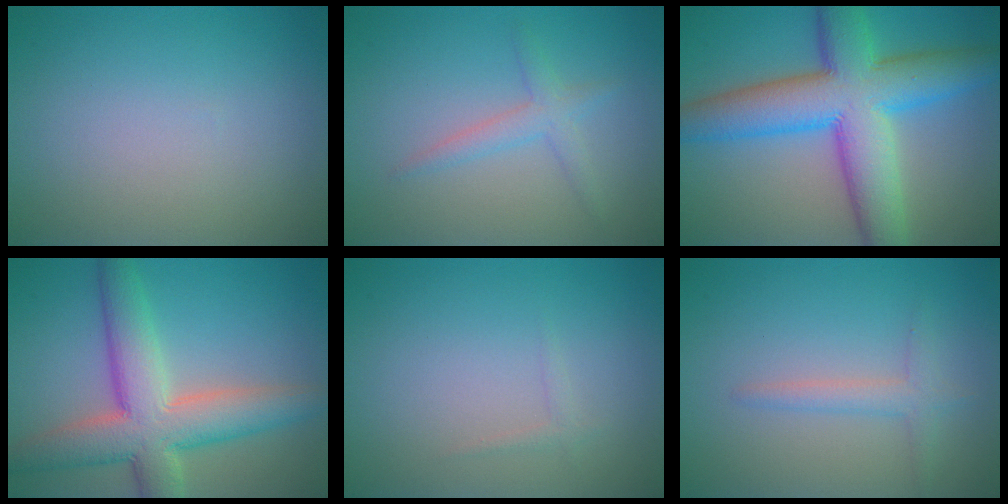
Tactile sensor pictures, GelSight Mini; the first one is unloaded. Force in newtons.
{"total": 2.0, "press": 1.9, "slide": 0.2}
{"total": 11.3, "press": 11.3, "slide": 0.2}
{"total": 8.2, "press": 8.2, "slide": 0.7}
{"total": 0.7, "press": 0.7, "slide": 0.0}
{"total": 1.7, "press": 1.7, "slide": 0.1}